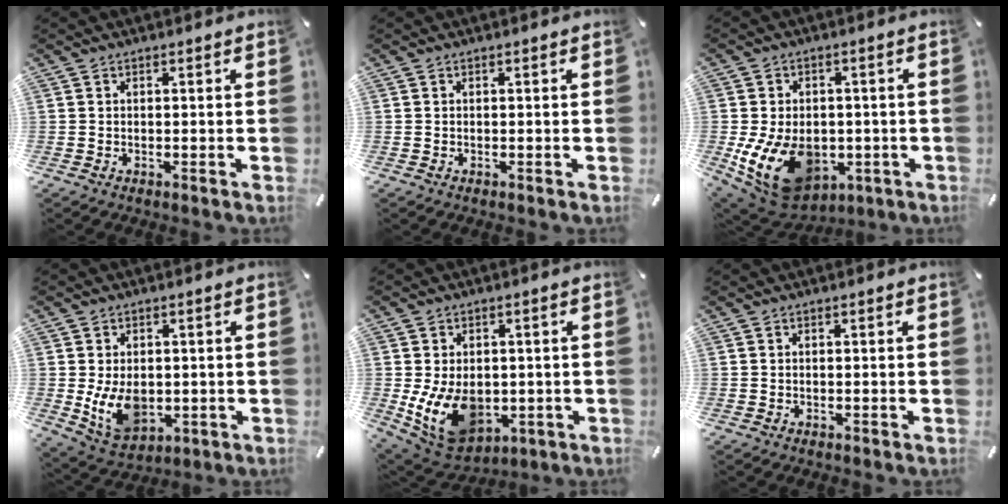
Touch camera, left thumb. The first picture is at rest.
{"total": 0.0}
{"total": 15.6, "force": [-4.4, 11.3, 9.9], "torque": [-0.184, 0.014, -0.065]}
{"total": 9.4, "force": [-0.6, 7.0, 6.3], "torque": [-0.116, 0.000, -0.006]}
{"total": 12.9, "force": [-2.0, 9.6, 8.4], "torque": [-0.153, -0.001, -0.026]}
{"total": 0.0}